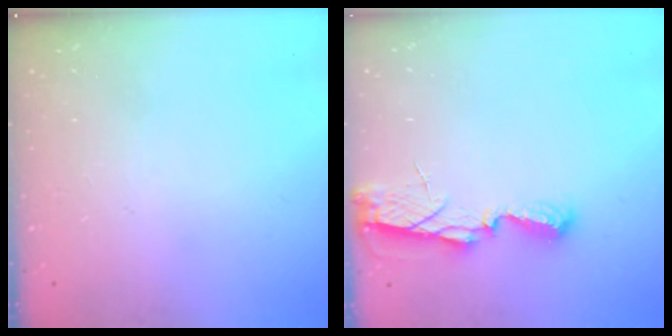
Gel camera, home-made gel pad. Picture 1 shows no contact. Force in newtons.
{"total": 6.3, "press": 6.2, "slide": 0.4}